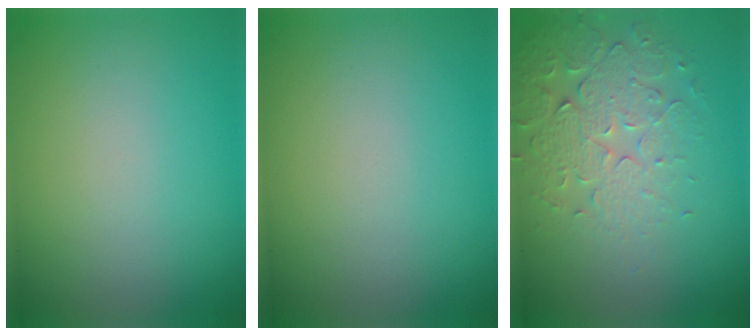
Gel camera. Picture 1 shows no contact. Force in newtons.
{"total": 0.0}
{"total": 3.9, "press": 3.6, "slide": 1.4}